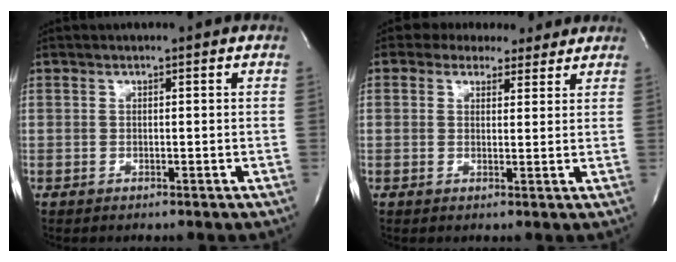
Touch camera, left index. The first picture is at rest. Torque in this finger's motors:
{"motor_torque": [1.47, -0.67, 0.16, -0.01]}